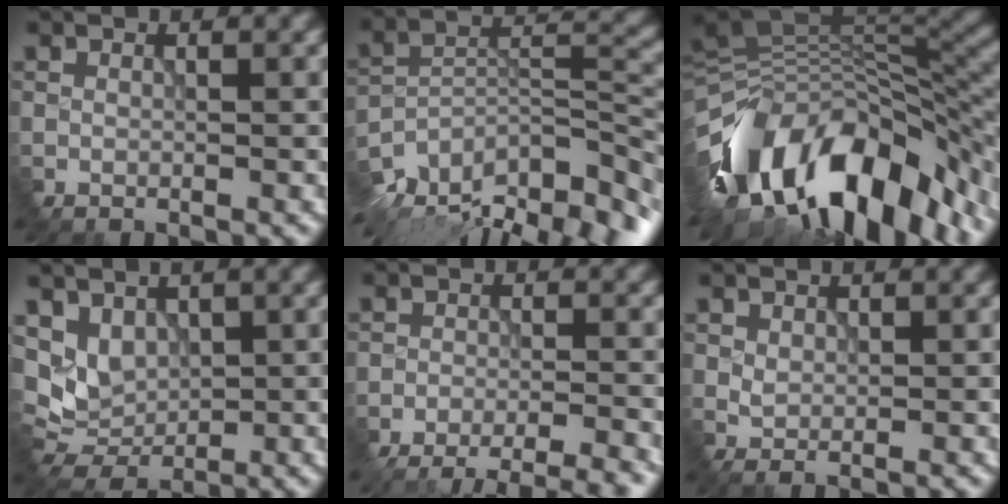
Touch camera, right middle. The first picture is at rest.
{"total": 13.7, "force": [-10.7, 4.6, 7.2], "torque": [-0.162, 0.006, -0.139]}
{"total": 14.4, "force": [-7.1, 6.9, 10.5], "torque": [-0.199, 0.019, -0.110]}
{"total": 2.1, "force": [0.9, 1.7, 0.8], "torque": [-0.042, -0.008, 0.042]}
{"total": 9.3, "force": [-8.6, 1.7, 3.2], "torque": [-0.047, -0.006, -0.081]}
{"total": 0.8, "force": [-0.3, -0.6, -0.4], "torque": [-0.013, 0.001, 0.010]}